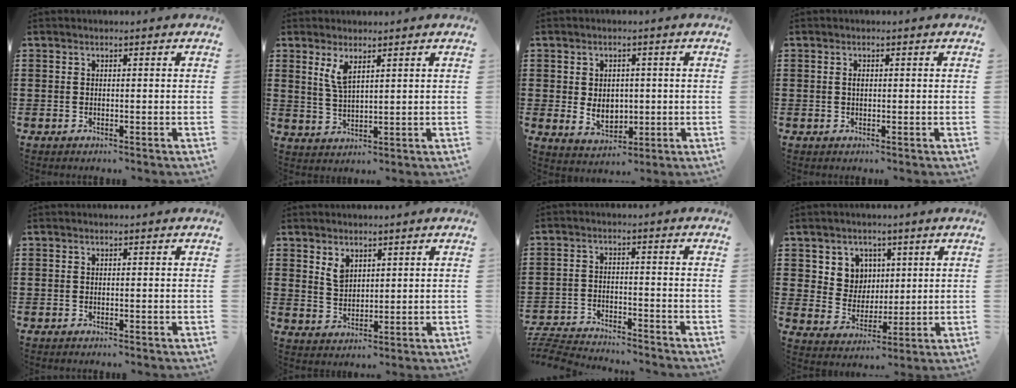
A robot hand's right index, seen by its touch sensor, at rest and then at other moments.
{"total": 3.7, "force": [2.1, 1.2, 2.8], "torque": [-0.062, 0.003, 0.038]}
{"total": 4.2, "force": [-0.1, 3.2, 2.7], "torque": [-0.045, 0.000, -0.005]}
{"total": 0.9, "force": [0.1, 0.4, 0.8], "torque": [-0.016, 0.000, 0.001]}
{"total": 0.0}
{"total": 3.2, "force": [2.1, 2.0, 1.5], "torque": [-0.036, 0.005, 0.040]}
{"total": 4.6, "force": [-4.6, 0.1, 0.4], "torque": [-0.030, -0.005, -0.102]}
{"total": 6.0, "force": [2.9, 5.2, 0.7], "torque": [-0.039, 0.001, 0.052]}